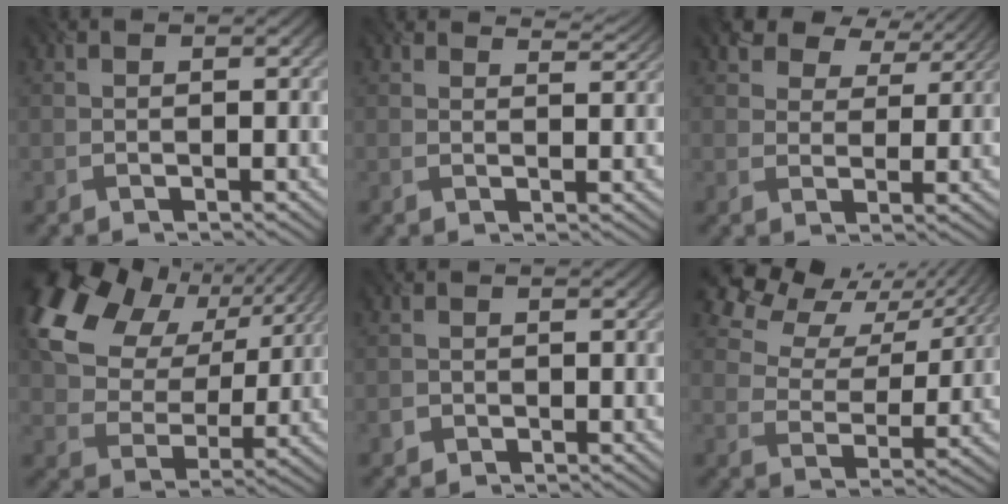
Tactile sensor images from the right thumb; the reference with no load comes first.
{"total": 3.6, "force": [3.4, 0.7, 0.9], "torque": [-0.026, -0.004, 0.046]}
{"total": 7.2, "force": [5.5, 3.7, 2.8], "torque": [-0.063, 0.003, 0.094]}
{"total": 18.0, "force": [8.4, 12.0, 10.5], "torque": [-0.246, 0.038, 0.149]}
{"total": 0.7, "force": [-0.3, 0.5, -0.3], "torque": [0.004, -0.004, -0.012]}
{"total": 10.5, "force": [7.7, 5.3, 4.7], "torque": [-0.105, 0.007, 0.126]}